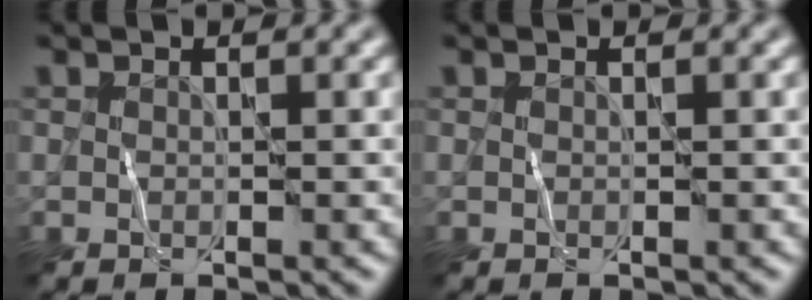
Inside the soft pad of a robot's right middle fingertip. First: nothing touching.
{"total": 0.0}